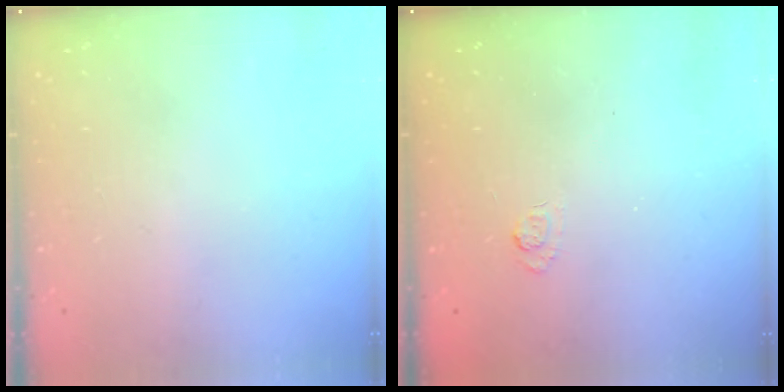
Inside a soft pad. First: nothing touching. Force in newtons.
{"total": 2.6, "press": 2.2, "slide": 1.4}